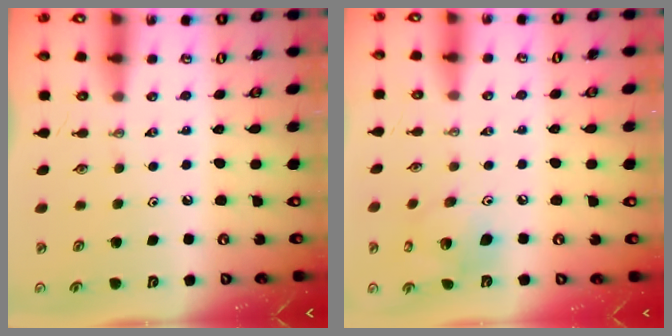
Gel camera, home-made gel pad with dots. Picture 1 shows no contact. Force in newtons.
{"total": 11.7, "press": 11.5, "slide": 2.2}